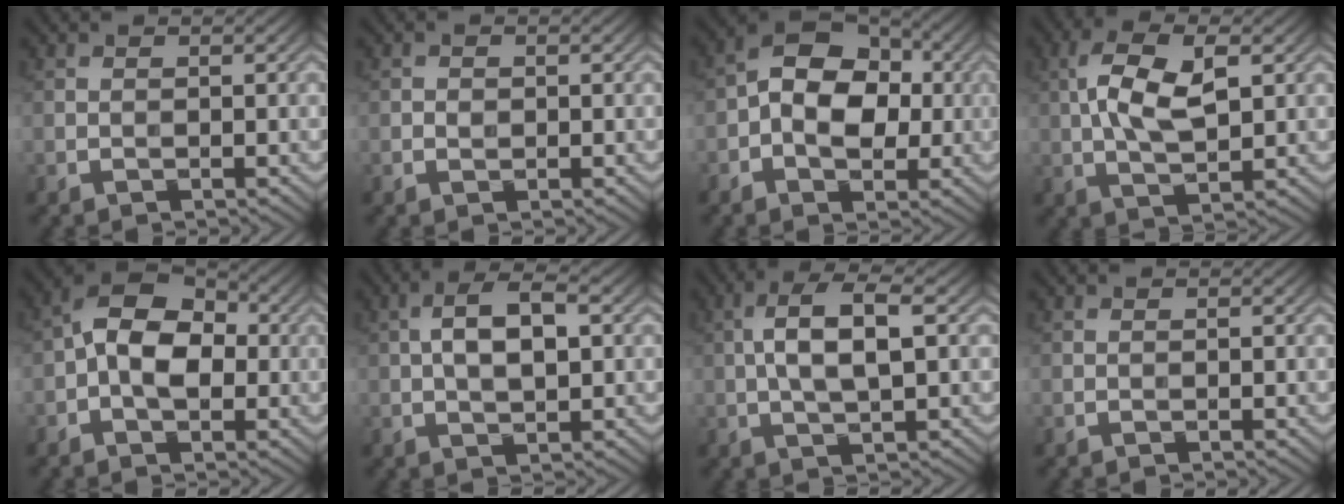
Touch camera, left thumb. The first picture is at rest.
{"total": 0.7, "force": [-0.1, 0.6, 0.4], "torque": [-0.005, -0.002, -0.004]}
{"total": 9.6, "force": [0.1, 6.3, 7.2], "torque": [-0.116, 0.014, -0.013]}
{"total": 8.3, "force": [1.4, 3.9, 7.2], "torque": [-0.154, 0.008, 0.024]}
{"total": 9.7, "force": [-0.2, 6.0, 7.6], "torque": [-0.130, 0.016, -0.018]}
{"total": 6.5, "force": [1.0, 3.1, 5.6], "torque": [-0.108, 0.008, 0.015]}
{"total": 6.6, "force": [0.7, 2.4, 6.1], "torque": [-0.125, 0.009, 0.010]}
{"total": 0.0}